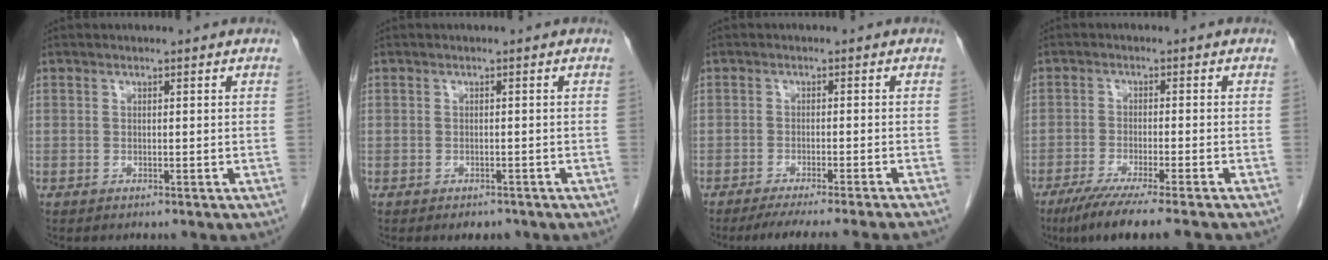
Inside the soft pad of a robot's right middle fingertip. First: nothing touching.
{"total": 1.8, "force": [-1.4, 1.1, 0.6], "torque": [-0.009, 0.001, -0.012]}
{"total": 11.9, "force": [-10.7, -1.2, 5.1], "torque": [-0.043, -0.026, -0.145]}
{"total": 9.3, "force": [-7.4, -0.5, 5.7], "torque": [-0.080, -0.025, -0.118]}